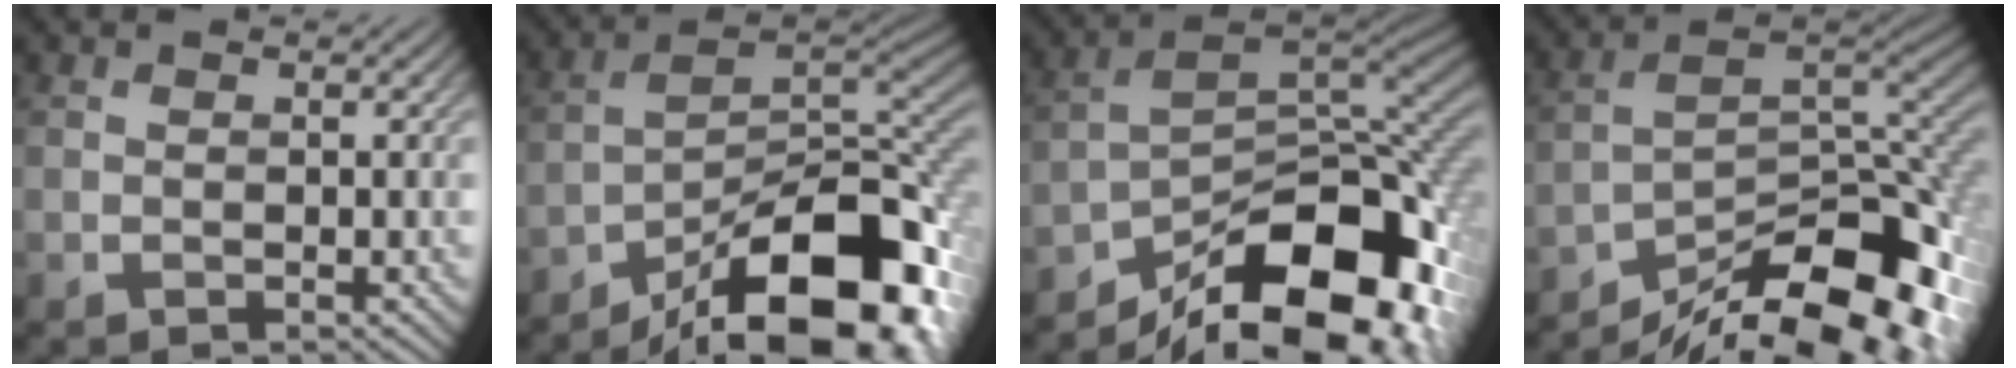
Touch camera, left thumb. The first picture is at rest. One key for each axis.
{"total": 18.4, "fx": -12.2, "fy": 6.6, "fz": 12.1, "tx": -0.165, "ty": -0.010, "tz": -0.195}
{"total": 16.3, "fx": -10.7, "fy": 6.8, "fz": 10.2, "tx": -0.157, "ty": -0.016, "tz": -0.167}
{"total": 15.6, "fx": -11.8, "fy": 5.0, "fz": 8.9, "tx": -0.155, "ty": -0.013, "tz": -0.181}